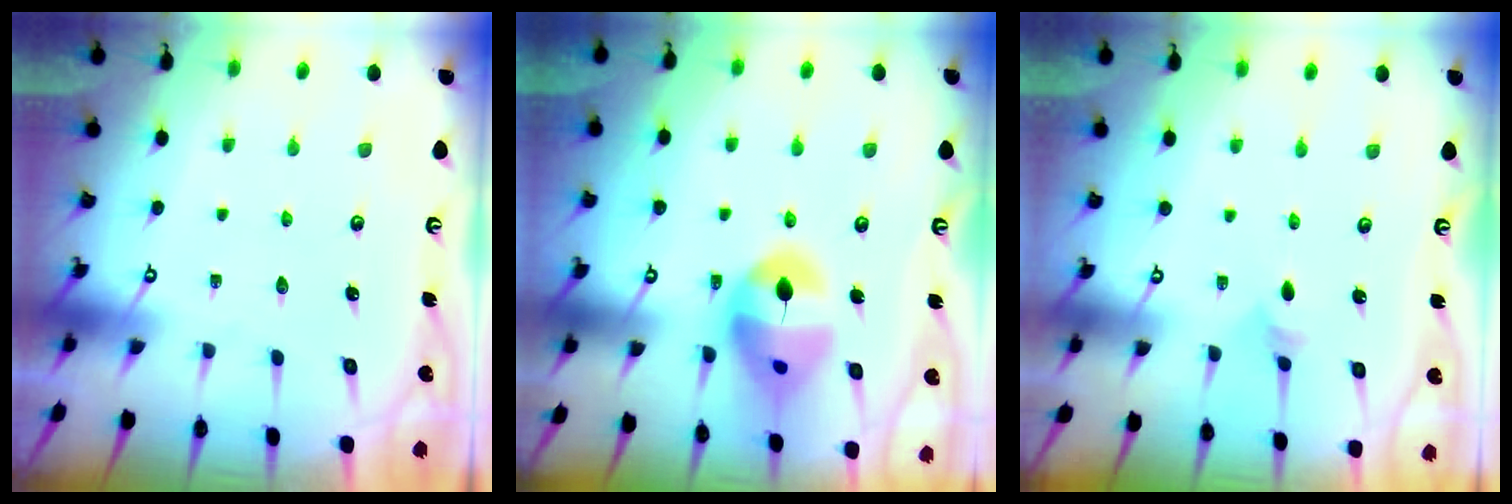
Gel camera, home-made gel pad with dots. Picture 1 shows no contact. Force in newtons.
{"total": 15.3, "press": 15.2, "slide": 2.1}
{"total": 2.9, "press": 2.8, "slide": 0.7}